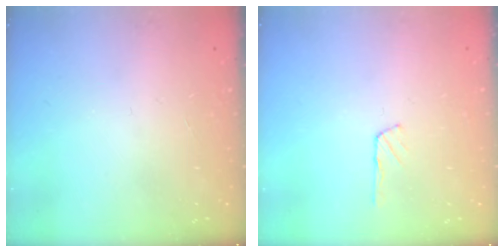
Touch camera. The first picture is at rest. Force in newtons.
{"total": 2.3, "press": 2.3, "slide": 0.2}